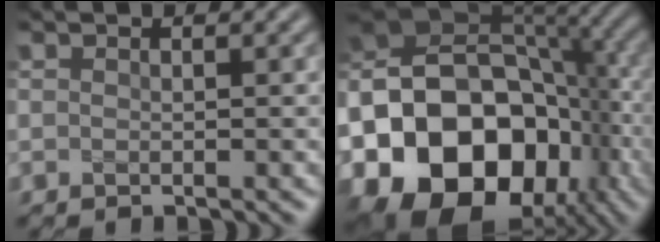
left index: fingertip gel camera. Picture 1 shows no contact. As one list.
[{"total": 22.3, "force": [-9.2, 16.7, 11.5], "torque": [-0.204, -0.035, -0.169]}]